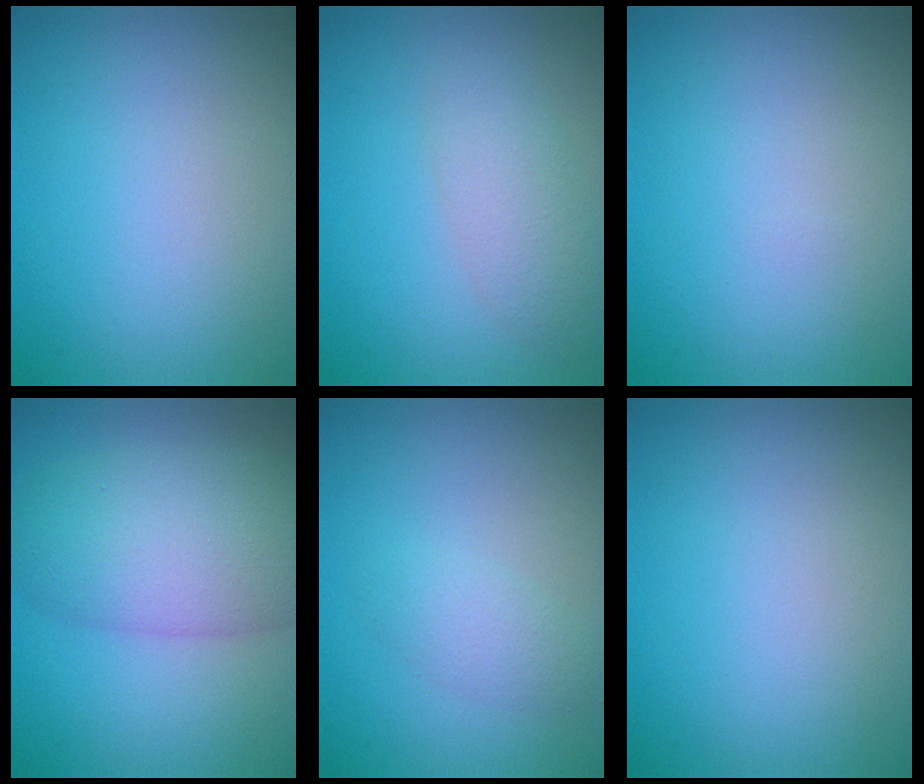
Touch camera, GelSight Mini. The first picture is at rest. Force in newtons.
{"total": 3.0, "press": 3.0, "slide": 0.1}
{"total": 0.0}
{"total": 7.5, "press": 7.4, "slide": 0.2}
{"total": 1.7, "press": 1.7, "slide": 0.0}
{"total": 0.0}